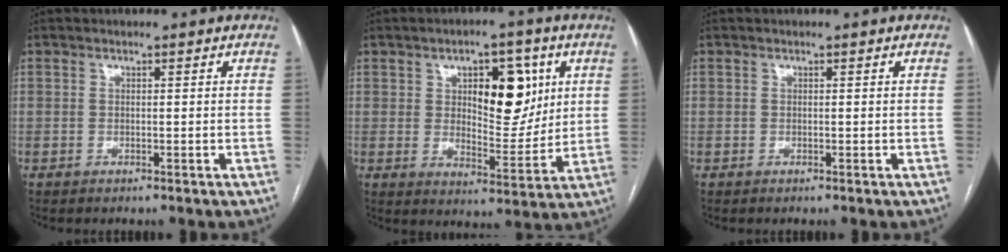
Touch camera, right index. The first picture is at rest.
{"total": 10.9, "force": [3.6, 4.8, 9.1], "torque": [-0.127, 0.008, 0.061]}
{"total": 0.0}